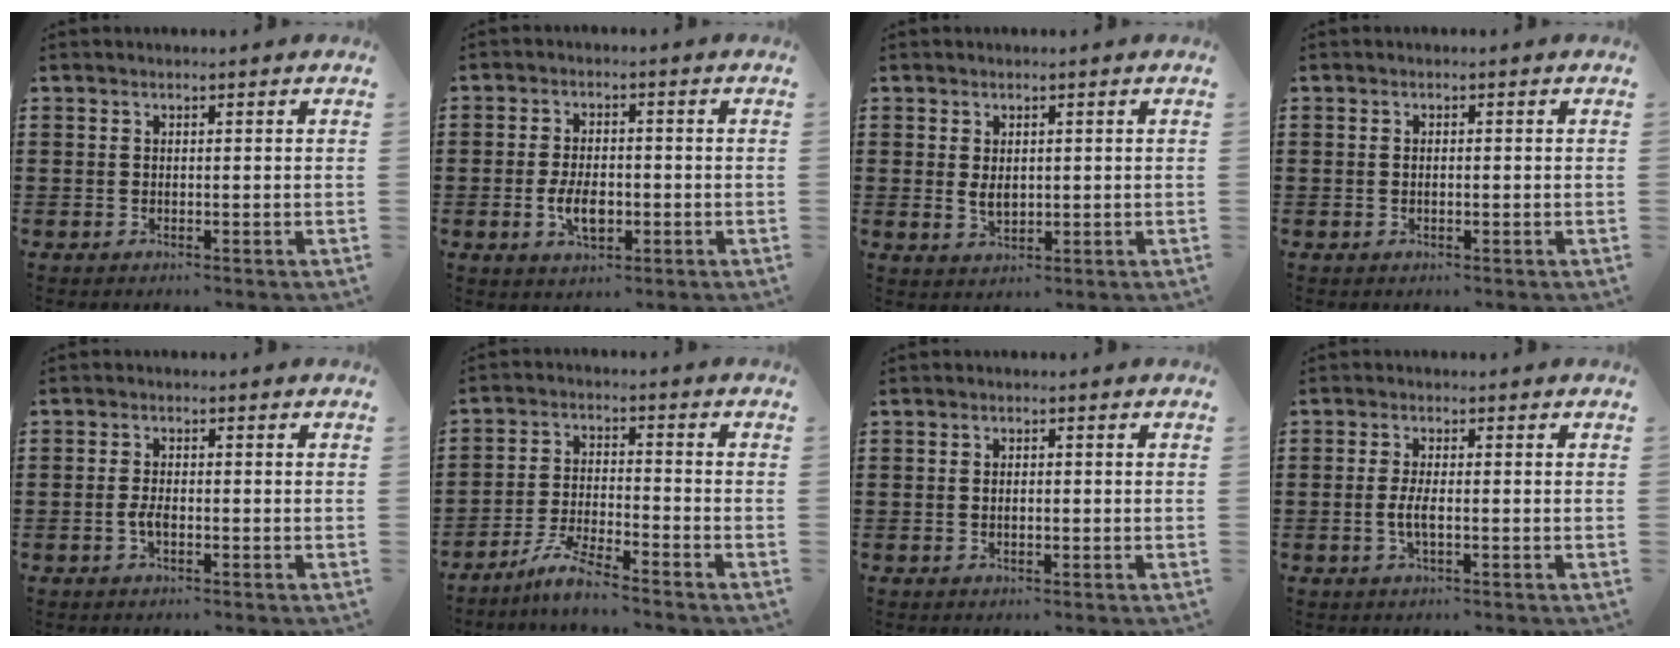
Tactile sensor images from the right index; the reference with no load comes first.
{"total": 5.1, "force": [-1.2, 2.6, 4.3], "torque": [-0.082, -0.006, -0.023]}
{"total": 2.4, "force": [0.3, 1.3, 2.0], "torque": [-0.032, -0.002, 0.005]}
{"total": 0.8, "force": [-0.1, 0.3, 0.7], "torque": [-0.014, -0.001, -0.002]}
{"total": 2.2, "force": [-0.7, 0.5, 2.0], "torque": [-0.054, -0.010, -0.016]}
{"total": 5.4, "force": [-4.9, 0.1, 2.3], "torque": [-0.060, -0.008, -0.099]}
{"total": 1.4, "force": [-0.1, 0.6, 1.2], "torque": [-0.023, 0.004, -0.004]}
{"total": 3.1, "force": [-0.7, 0.7, 2.9], "torque": [-0.067, -0.005, -0.018]}